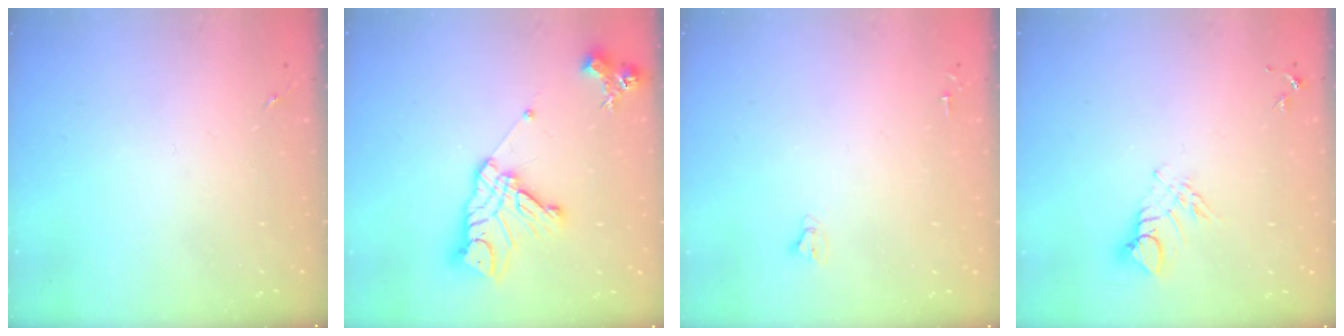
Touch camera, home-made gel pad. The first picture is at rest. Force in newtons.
{"total": 16.3, "press": 16.2, "slide": 1.4}
{"total": 2.0, "press": 2.0, "slide": 0.2}
{"total": 6.5, "press": 6.5, "slide": 0.3}